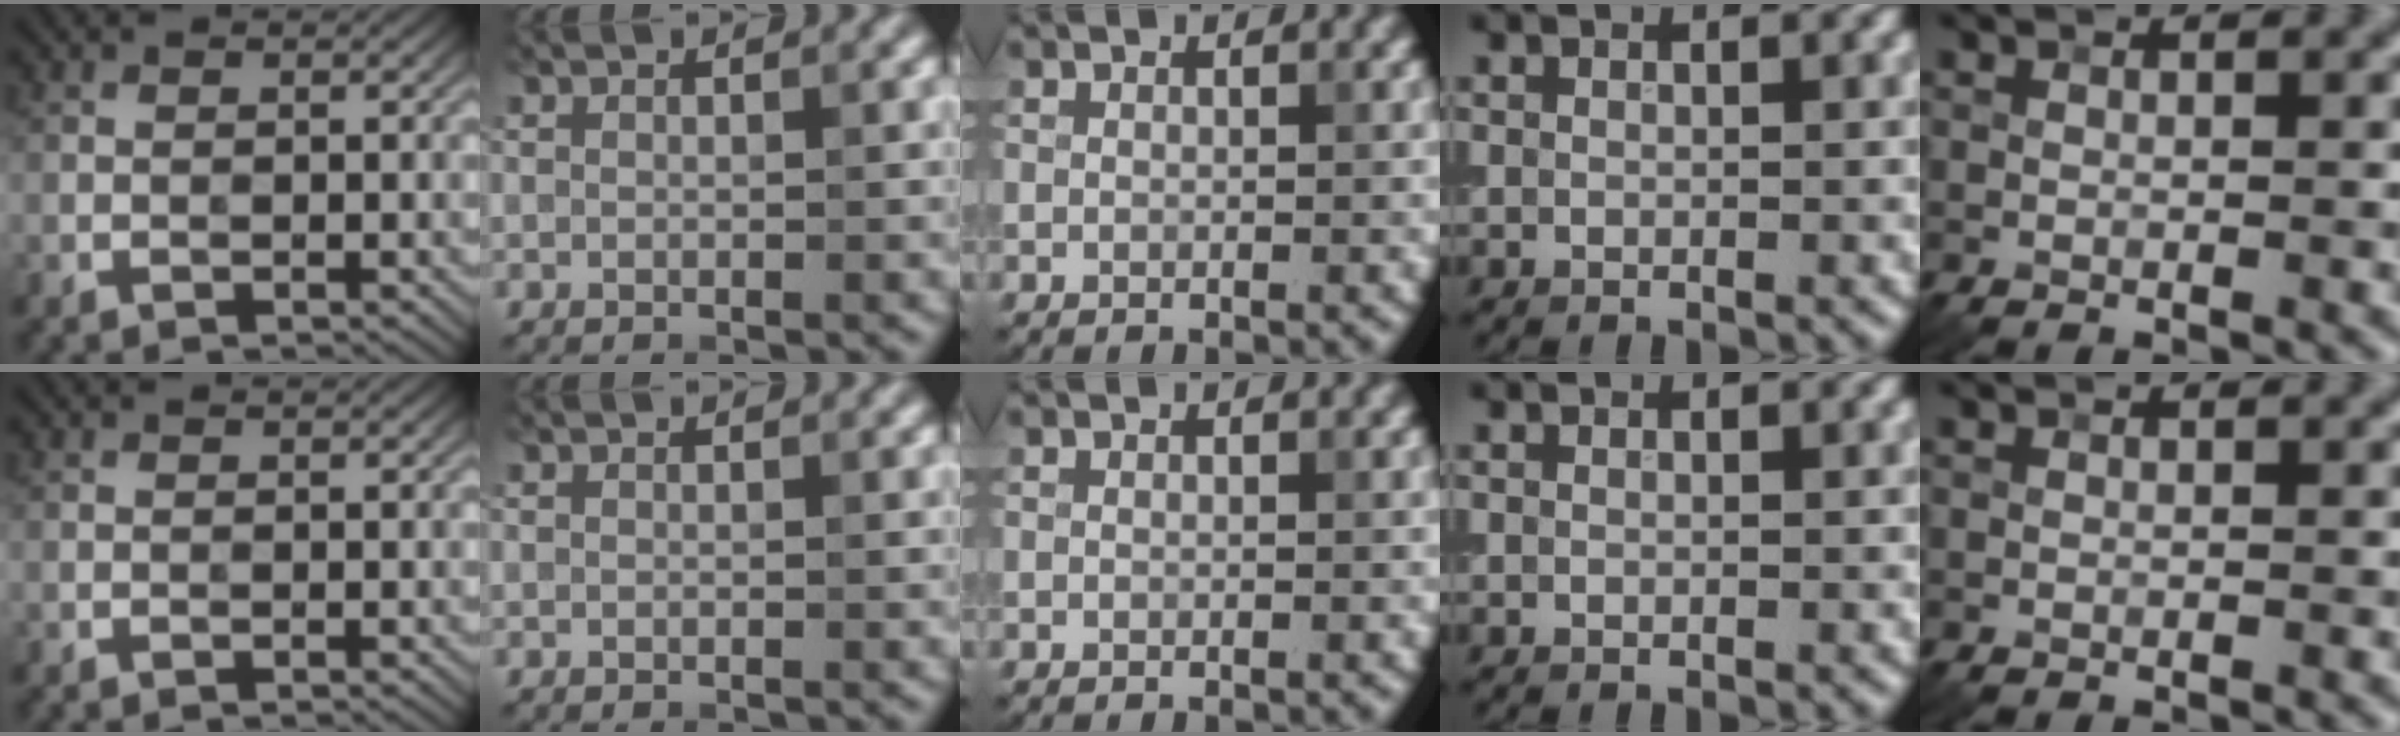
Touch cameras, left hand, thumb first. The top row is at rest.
{}